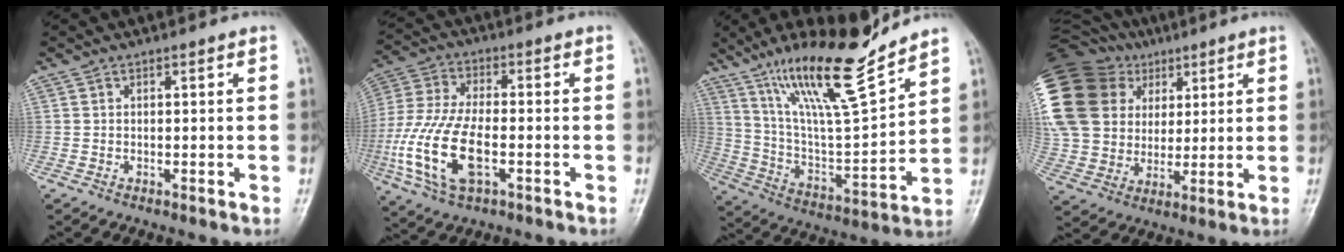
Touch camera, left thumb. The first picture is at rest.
{"total": 15.7, "force": [-4.3, 7.4, 13.2], "torque": [-0.295, 0.009, -0.080]}
{"total": 19.6, "force": [14.5, 2.9, 12.9], "torque": [-0.198, -0.079, 0.265]}
{"total": 30.1, "force": [11.0, 23.3, 15.5], "torque": [-0.371, 0.066, 0.224]}